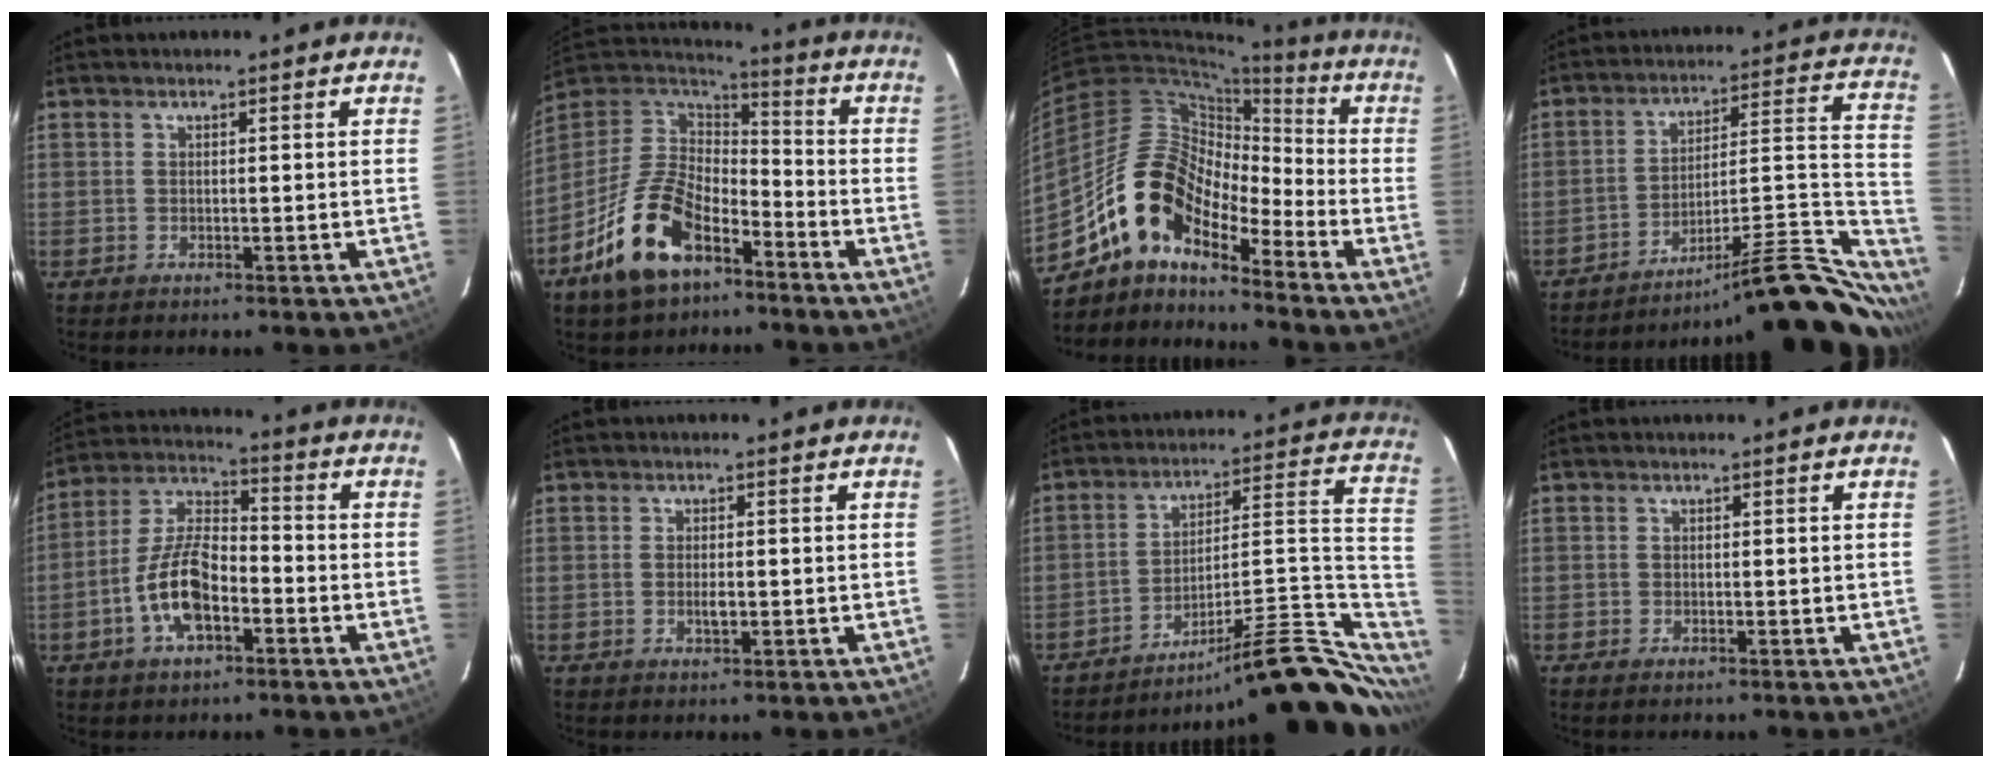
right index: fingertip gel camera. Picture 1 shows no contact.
{"total": 17.9, "force": [-10.0, 9.5, 11.5], "torque": [-0.244, -0.003, -0.182]}
{"total": 13.5, "force": [-10.2, 5.4, 7.1], "torque": [-0.117, 0.017, -0.207]}
{"total": 23.6, "force": [-18.5, 3.6, 14.3], "torque": [-0.164, 0.012, -0.267]}
{"total": 11.7, "force": [-4.6, 5.3, 9.4], "torque": [-0.194, 0.012, -0.084]}
{"total": 2.0, "force": [-0.4, 0.9, 1.7], "torque": [-0.030, -0.002, -0.007]}
{"total": 20.9, "force": [-12.2, 4.8, 16.2], "torque": [-0.208, 0.020, -0.176]}
{"total": 0.9, "force": [-0.6, 0.4, 0.5], "torque": [-0.009, -0.003, -0.011]}